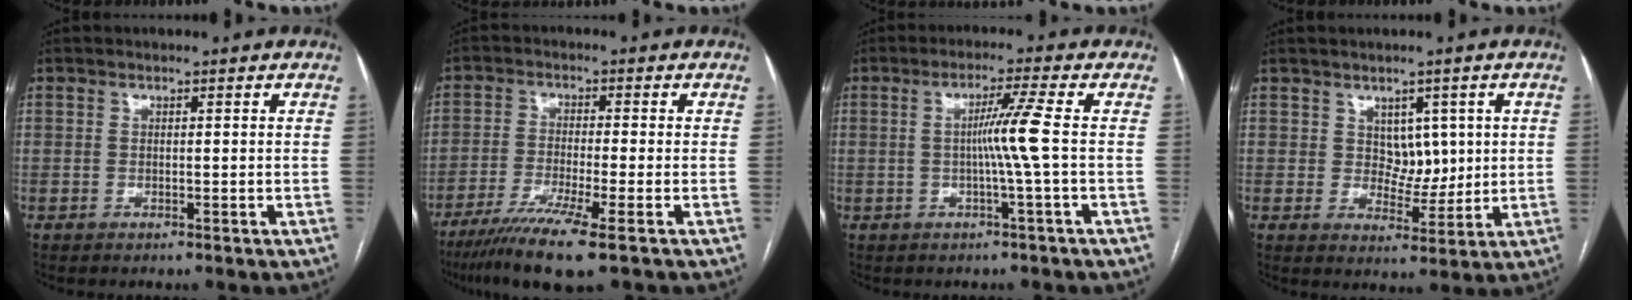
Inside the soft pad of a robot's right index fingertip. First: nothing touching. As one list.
[{"total": 9.5, "force": [-6.2, -0.5, 7.2], "torque": [-0.129, -0.026, -0.106]}, {"total": 5.3, "force": [-0.4, -1.8, 4.9], "torque": [-0.088, 0.003, -0.004]}, {"total": 4.9, "force": [1.4, 3.4, 3.2], "torque": [-0.040, 0.002, 0.030]}]